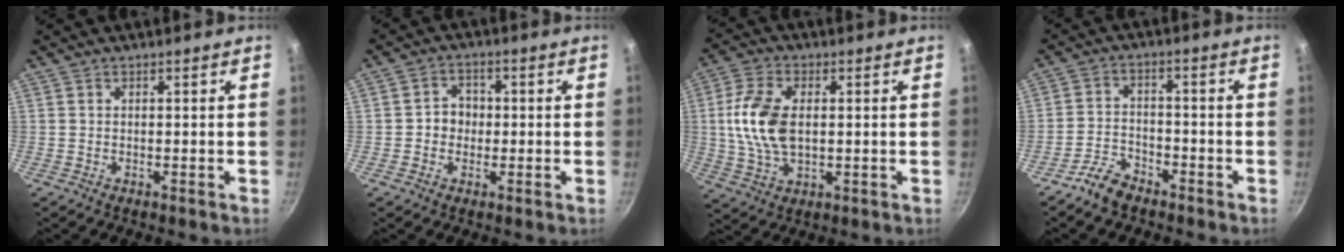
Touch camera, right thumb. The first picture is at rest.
{"total": 4.4, "force": [-0.4, 3.9, 2.0], "torque": [-0.002, 0.011, -0.012]}
{"total": 11.6, "force": [0.8, 6.8, 9.4], "torque": [-0.181, 0.007, 0.015]}
{"total": 5.4, "force": [-4.3, 2.4, 2.0], "torque": [-0.036, 0.041, -0.085]}